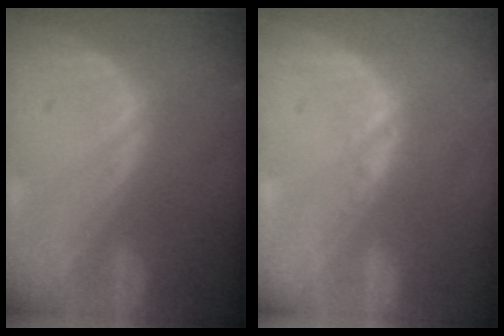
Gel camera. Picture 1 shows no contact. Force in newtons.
{"total": 0.9, "press": 0.8, "slide": 0.5}